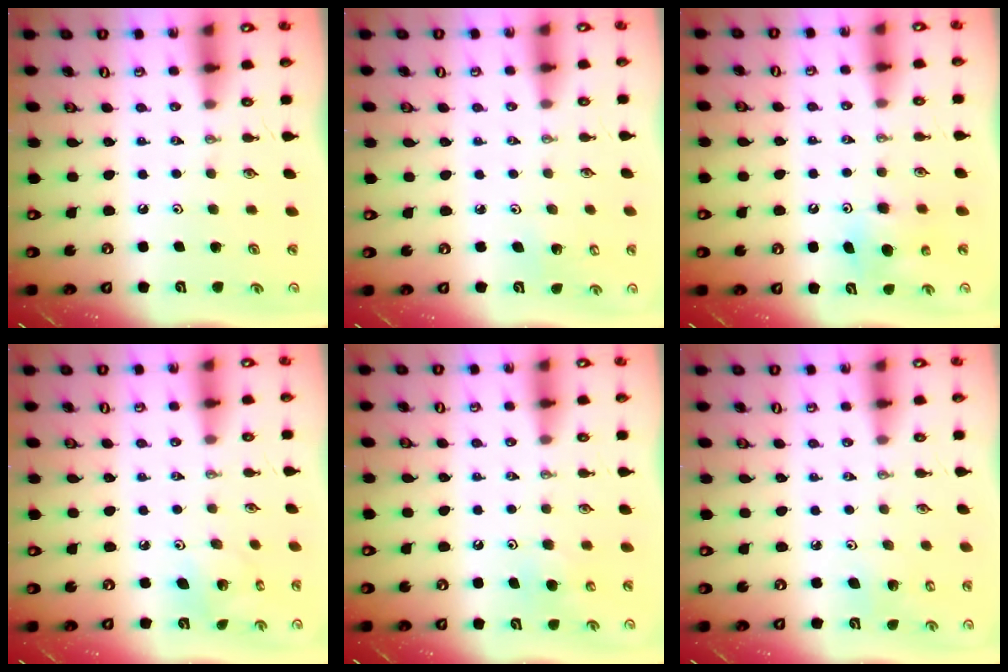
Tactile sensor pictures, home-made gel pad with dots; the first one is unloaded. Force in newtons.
{"total": 2.9, "press": 2.9, "slide": 0.2}
{"total": 6.9, "press": 6.8, "slide": 1.3}
{"total": 4.9, "press": 4.8, "slide": 0.5}
{"total": 5.3, "press": 5.3, "slide": 0.5}
{"total": 5.4, "press": 5.3, "slide": 1.3}